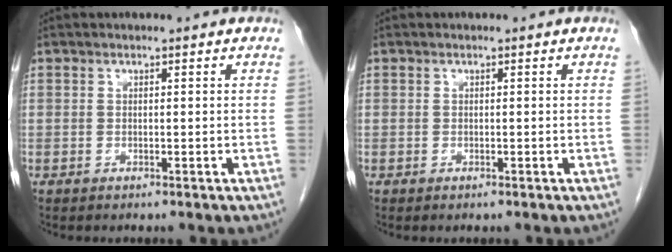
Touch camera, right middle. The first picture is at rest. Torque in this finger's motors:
{"motor_torque": [-0.23, -0.02, -0.04, -0.01]}